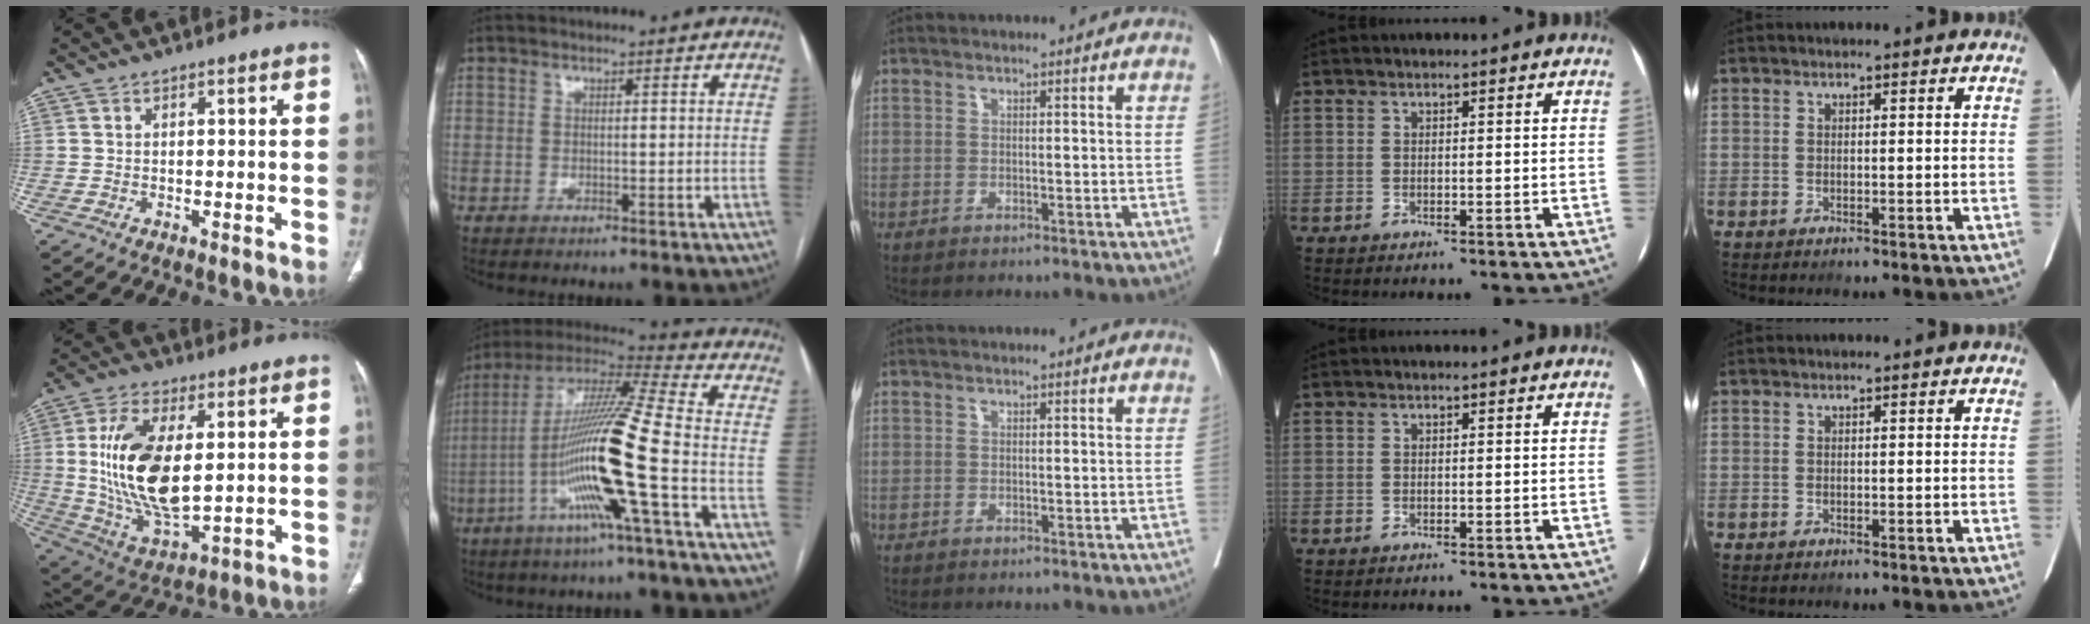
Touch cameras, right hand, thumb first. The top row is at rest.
{"thumb": {"total": 18.4, "force": [2.5, 9.0, 15.8], "torque": [-0.301, -0.020, 0.057]}, "index": {"total": 17.6, "force": [-5.3, -1.4, 16.7], "torque": [-0.324, -0.005, -0.112]}}